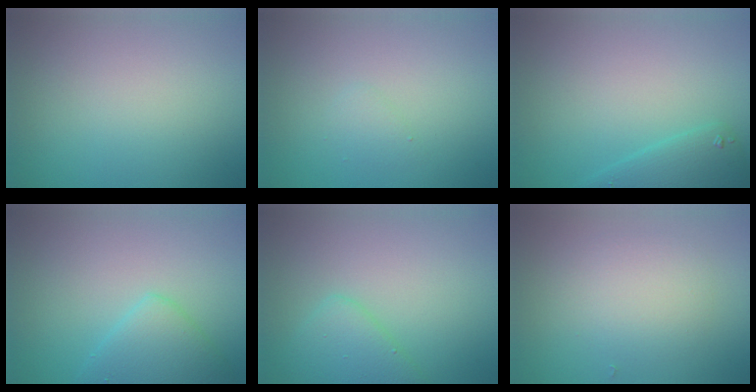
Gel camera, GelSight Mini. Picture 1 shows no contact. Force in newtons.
{"total": 0.8, "press": 0.8, "slide": 0.1}
{"total": 2.9, "press": 2.9, "slide": 0.2}
{"total": 3.4, "press": 3.4, "slide": 0.2}
{"total": 3.1, "press": 3.1, "slide": 0.1}
{"total": 3.0, "press": 3.0, "slide": 0.1}